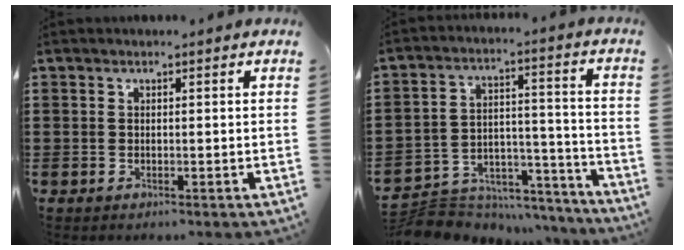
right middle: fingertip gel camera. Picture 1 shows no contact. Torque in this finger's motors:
{"motor_torque": [1.07, -1.07, 0.10, 0.04]}